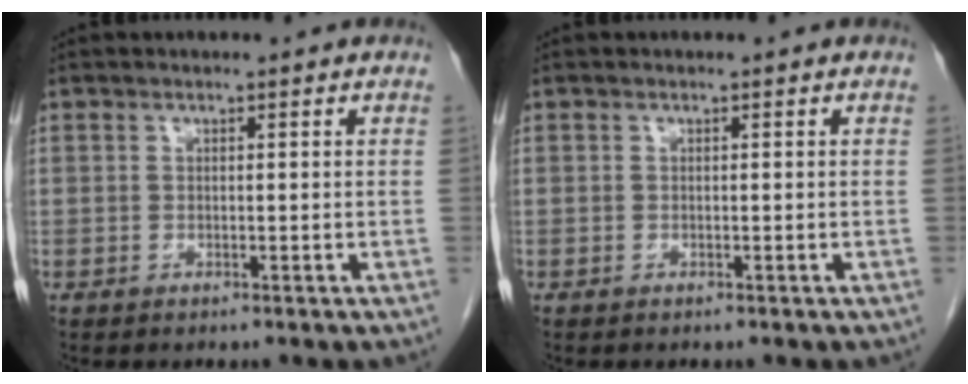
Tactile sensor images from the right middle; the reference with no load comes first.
{"total": 0.0}